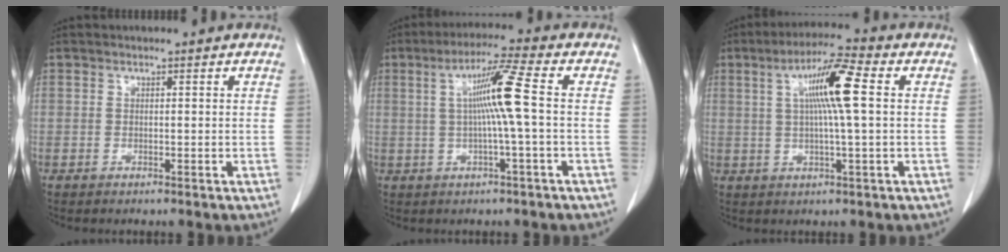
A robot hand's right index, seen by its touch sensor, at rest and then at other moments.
{"total": 8.1, "force": [0.5, -1.2, 7.9], "torque": [-0.144, 0.009, 0.011]}
{"total": 9.2, "force": [1.8, 0.0, 9.1], "torque": [-0.163, 0.010, 0.027]}